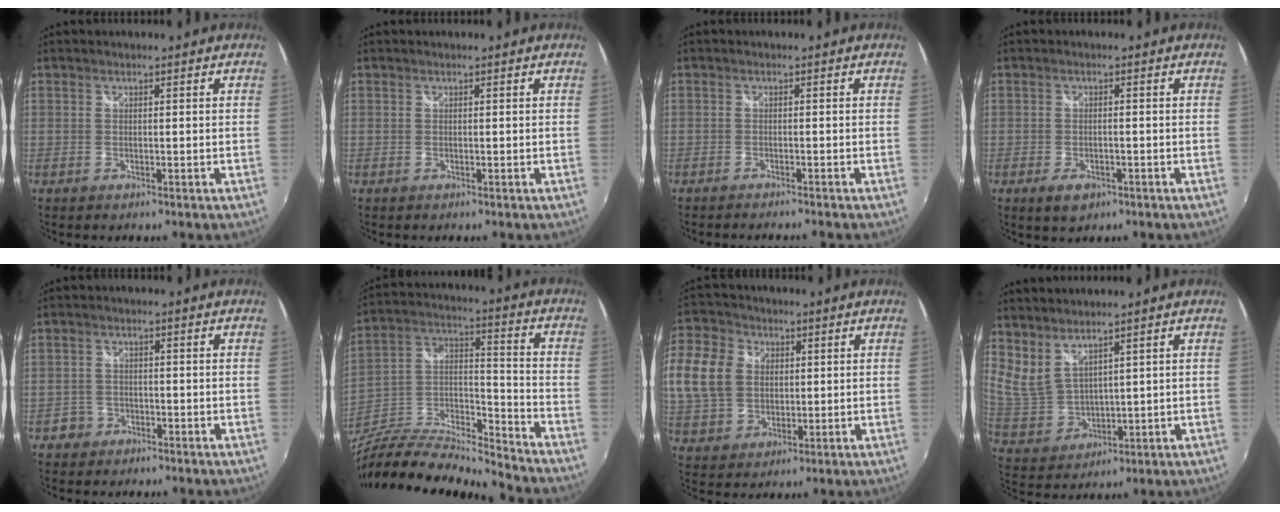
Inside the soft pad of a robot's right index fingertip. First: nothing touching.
{"total": 0.0}
{"total": 3.2, "force": [-3.0, 0.1, 1.1], "torque": [-0.028, -0.013, -0.051]}
{"total": 3.9, "force": [-1.9, 2.1, 2.7], "torque": [-0.058, -0.010, -0.029]}
{"total": 2.6, "force": [-1.7, 2.0, -0.1], "torque": [-0.005, 0.007, -0.031]}
{"total": 18.6, "force": [-16.3, 2.8, 8.6], "torque": [-0.178, -0.003, -0.300]}
{"total": 27.9, "force": [6.6, 22.8, 14.7], "torque": [-0.434, 0.081, 0.133]}
{"total": 8.4, "force": [6.6, 3.0, 4.3], "torque": [-0.085, -0.015, 0.149]}